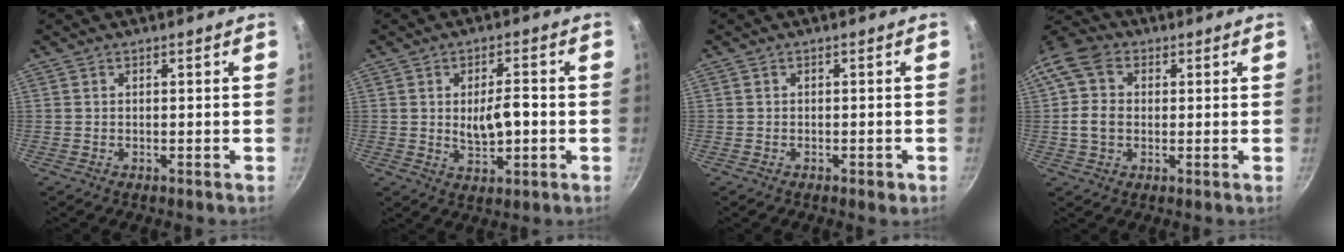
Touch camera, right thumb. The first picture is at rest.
{"total": 6.6, "force": [-0.3, 3.0, 5.8], "torque": [-0.082, 0.001, 0.001]}
{"total": 1.7, "force": [-0.8, 1.0, 1.1], "torque": [-0.010, 0.010, -0.008]}
{"total": 9.8, "force": [0.9, 7.7, 6.0], "torque": [-0.103, 0.013, 0.004]}